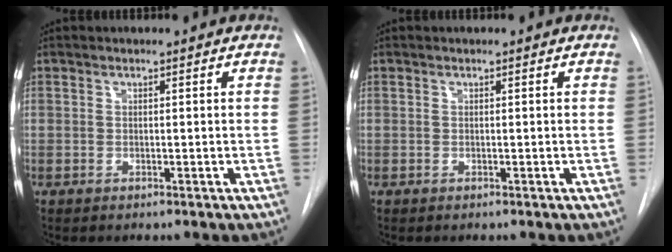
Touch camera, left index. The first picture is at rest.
{"total": 0.0}